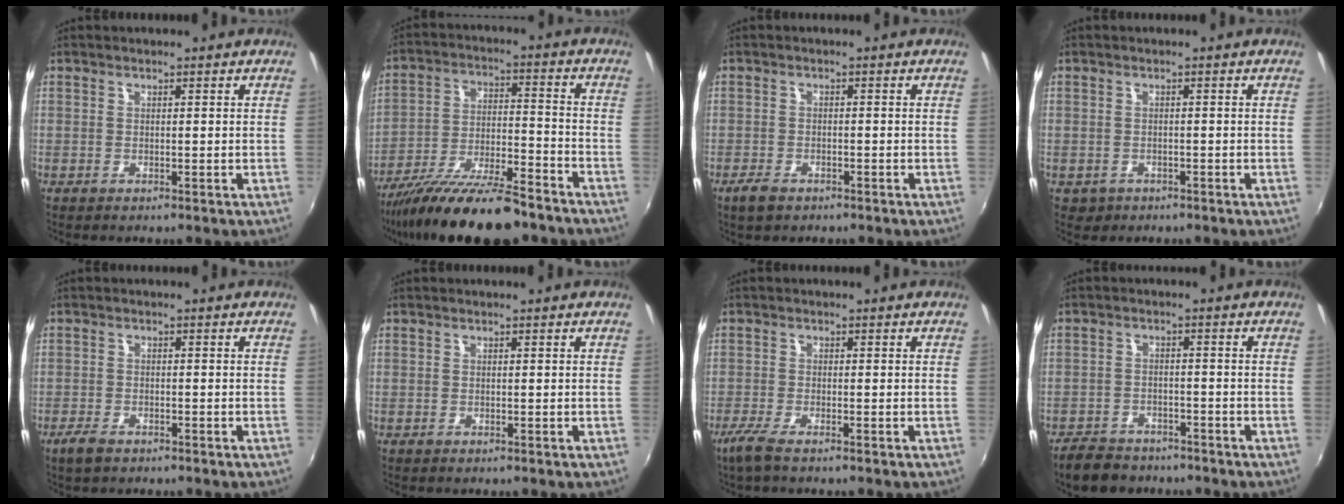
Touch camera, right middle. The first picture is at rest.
{"total": 17.5, "force": [-14.1, 3.4, 9.8], "torque": [-0.188, -0.033, -0.234]}
{"total": 3.2, "force": [-2.3, 1.5, 1.6], "torque": [-0.041, -0.006, -0.043]}
{"total": 2.4, "force": [-1.0, 2.0, 0.7], "torque": [-0.022, -0.003, -0.011]}
{"total": 3.0, "force": [-2.2, 1.2, 1.6], "torque": [-0.042, -0.006, -0.044]}
{"total": 0.0}
{"total": 3.4, "force": [-2.4, 0.3, 2.4], "torque": [-0.061, -0.011, -0.051]}
{"total": 7.8, "force": [-6.5, 3.7, 2.2], "torque": [-0.070, 0.002, -0.102]}